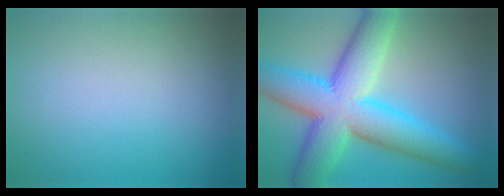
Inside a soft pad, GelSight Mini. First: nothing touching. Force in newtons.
{"total": 12.0, "press": 12.0, "slide": 0.5}